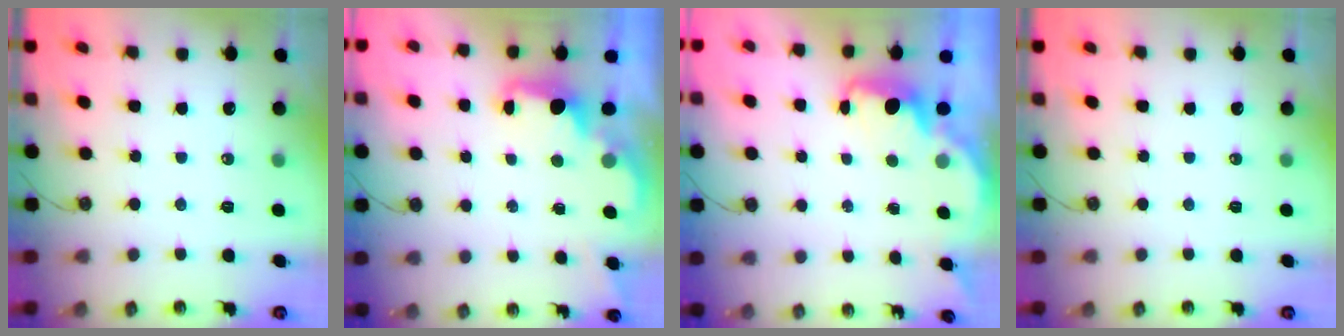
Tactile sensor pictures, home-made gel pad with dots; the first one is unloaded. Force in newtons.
{"total": 2.2, "press": 2.0, "slide": 0.8}
{"total": 1.8, "press": 1.6, "slide": 0.7}
{"total": 0.0}